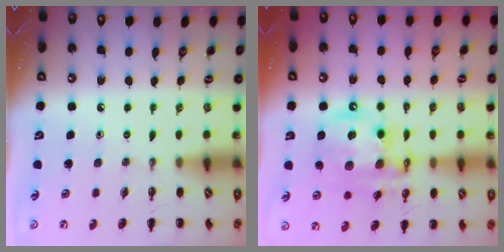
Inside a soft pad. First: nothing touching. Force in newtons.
{"total": 16.3, "press": 16.0, "slide": 3.4}